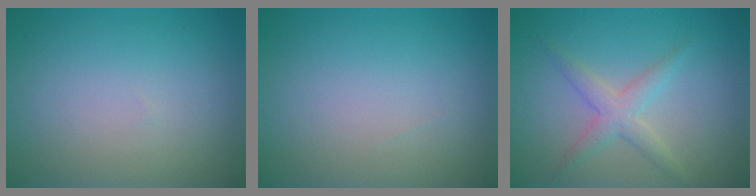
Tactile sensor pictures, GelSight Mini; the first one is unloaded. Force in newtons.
{"total": 0.0}
{"total": 2.4, "press": 2.4, "slide": 0.1}